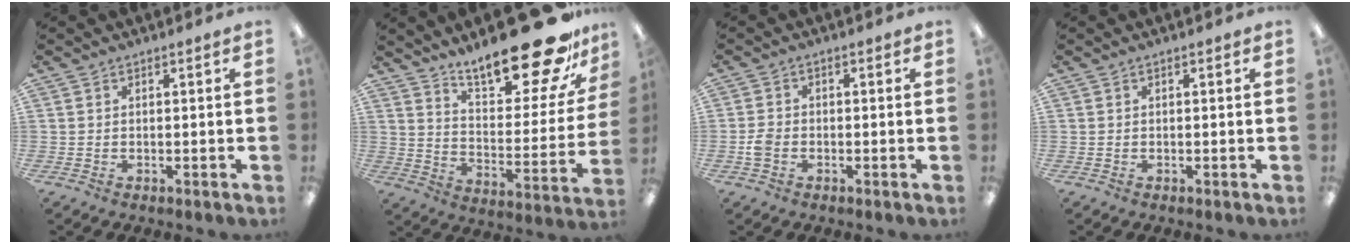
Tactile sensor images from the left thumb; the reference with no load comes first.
{"total": 25.0, "force": [19.1, 7.4, 14.3], "torque": [-0.202, -0.130, 0.313]}
{"total": 3.4, "force": [-1.3, 2.4, 2.0], "torque": [-0.040, 0.006, -0.025]}
{"total": 0.0}